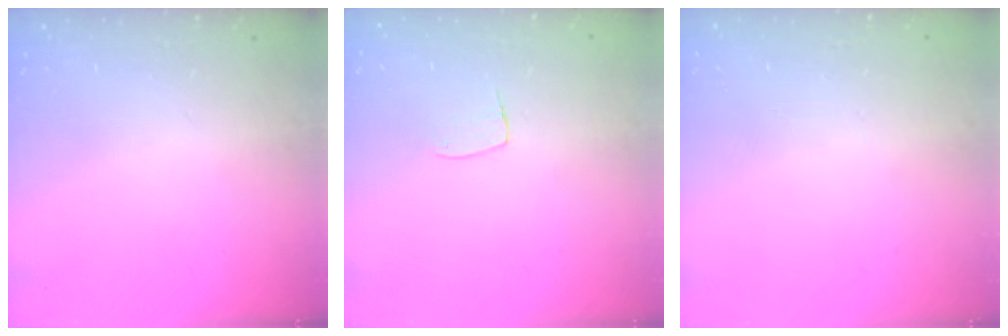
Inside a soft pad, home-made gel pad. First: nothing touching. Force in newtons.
{"total": 5.4, "press": 5.4, "slide": 0.3}
{"total": 0.0}